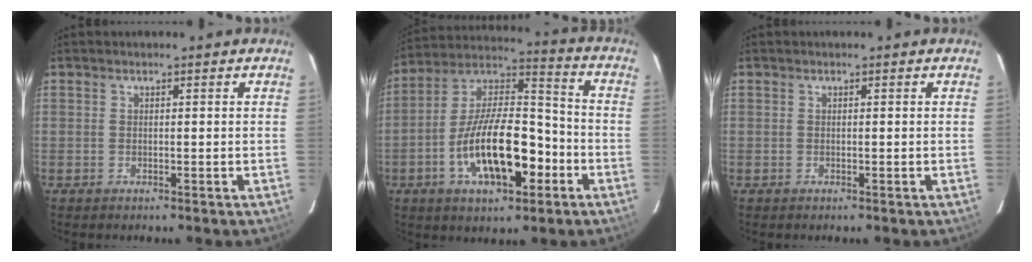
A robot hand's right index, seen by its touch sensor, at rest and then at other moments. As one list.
[{"total": 18.6, "force": [-6.8, 7.9, 15.4], "torque": [-0.287, 0.011, -0.114]}, {"total": 0.0}]